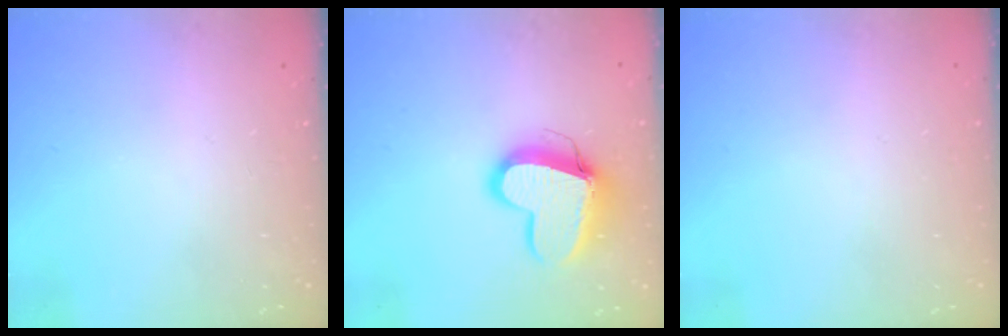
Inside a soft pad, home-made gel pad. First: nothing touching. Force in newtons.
{"total": 13.3, "press": 13.2, "slide": 1.3}
{"total": 0.6, "press": 0.6, "slide": 0.2}